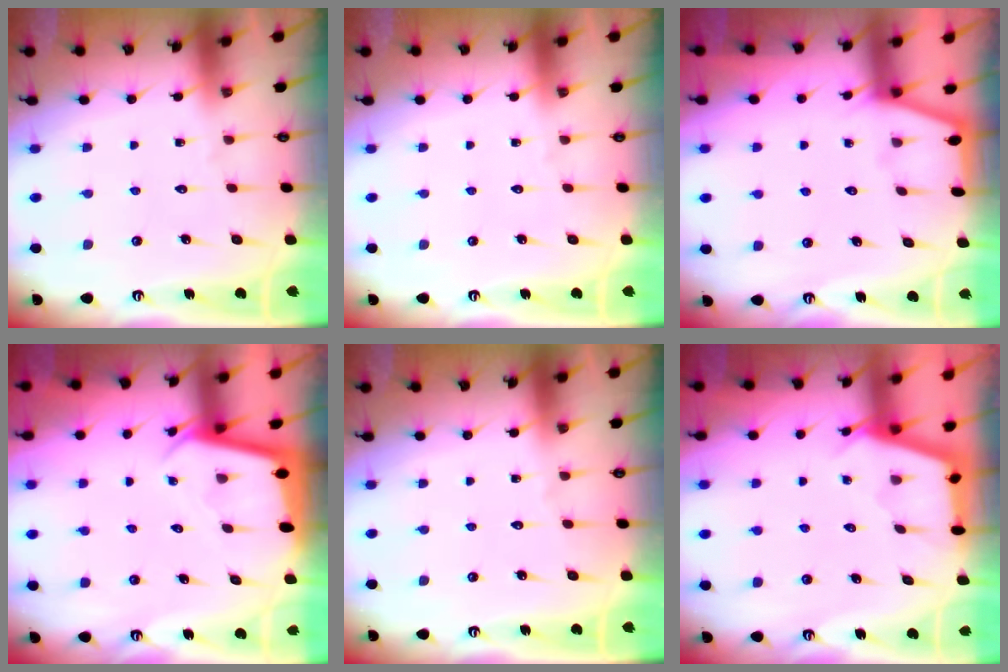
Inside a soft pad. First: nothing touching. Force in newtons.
{"total": 0.0}
{"total": 1.6, "press": 1.5, "slide": 0.3}
{"total": 2.3, "press": 2.3, "slide": 0.1}
{"total": 0.0}
{"total": 2.8, "press": 2.8, "slide": 0.3}